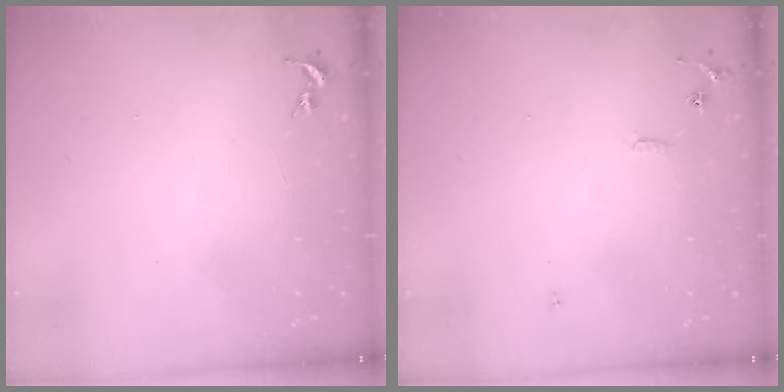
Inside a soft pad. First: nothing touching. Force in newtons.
{"total": 5.6, "press": 5.6, "slide": 0.6}